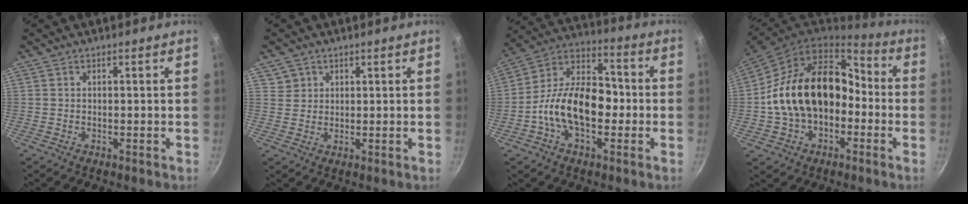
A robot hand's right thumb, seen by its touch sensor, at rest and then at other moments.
{"total": 3.0, "force": [1.5, 2.6, 0.2], "torque": [0.018, 0.007, 0.026]}
{"total": 16.6, "force": [-3.1, 10.1, 12.8], "torque": [-0.184, 0.049, -0.074]}
{"total": 20.5, "force": [-2.4, 14.6, 14.2], "torque": [-0.217, 0.066, -0.041]}